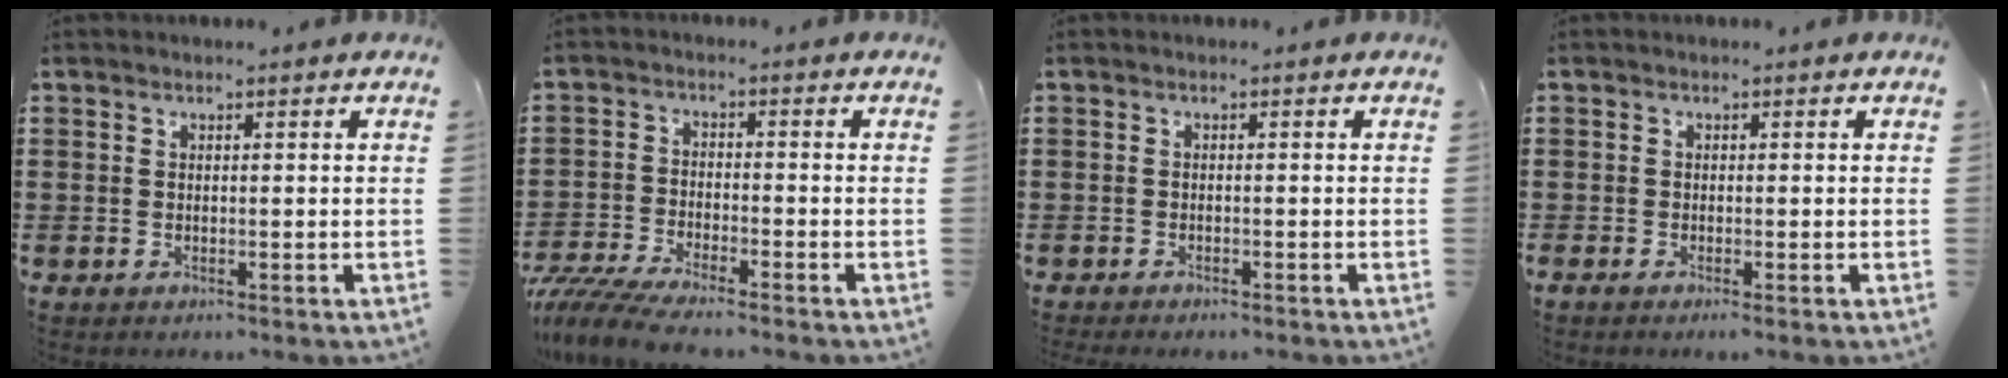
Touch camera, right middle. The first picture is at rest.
{"total": 5.4, "force": [-5.2, 0.1, 1.6], "torque": [-0.048, -0.014, -0.105]}
{"total": 1.0, "force": [-1.0, 0.1, 0.0], "torque": [0.000, -0.004, -0.021]}
{"total": 0.5, "force": [-0.3, -0.1, 0.4], "torque": [-0.009, -0.005, -0.004]}